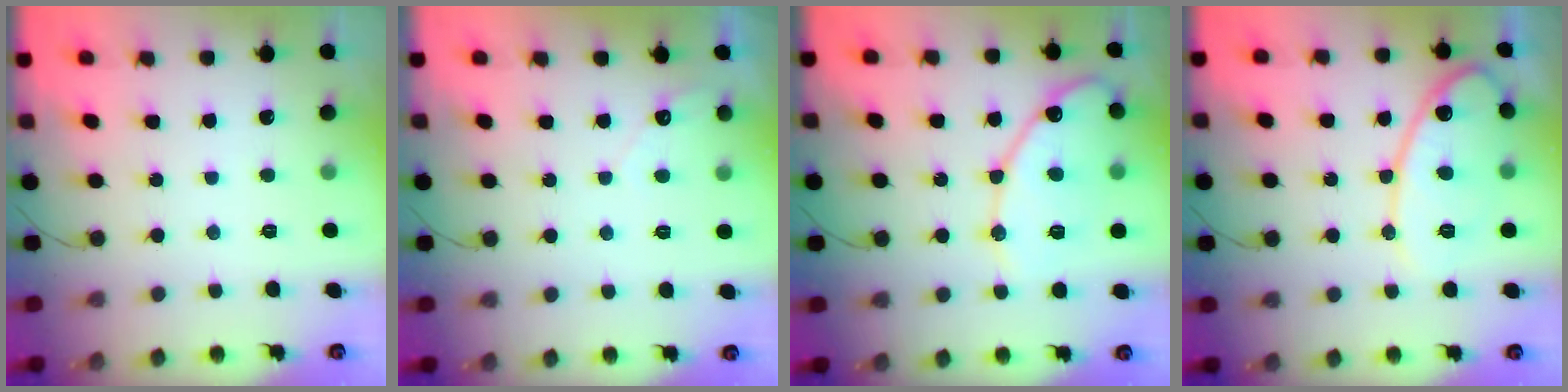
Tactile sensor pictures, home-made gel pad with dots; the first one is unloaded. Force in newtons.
{"total": 2.9, "press": 2.9, "slide": 0.1}
{"total": 13.7, "press": 13.6, "slide": 1.3}
{"total": 14.7, "press": 14.7, "slide": 1.1}